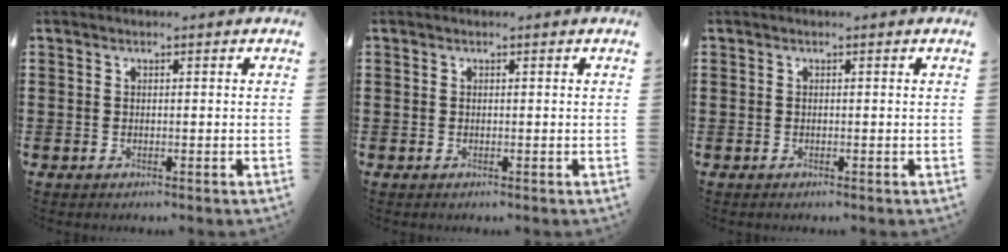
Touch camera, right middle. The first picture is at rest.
{"total": 0.0}
{"total": 0.0}